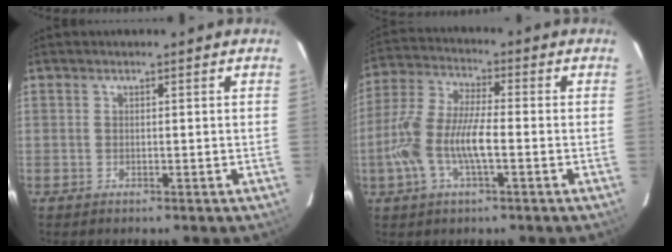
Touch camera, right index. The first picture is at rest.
{"total": 11.8, "force": [-3.0, 3.8, 10.8], "torque": [-0.236, 0.003, -0.061]}